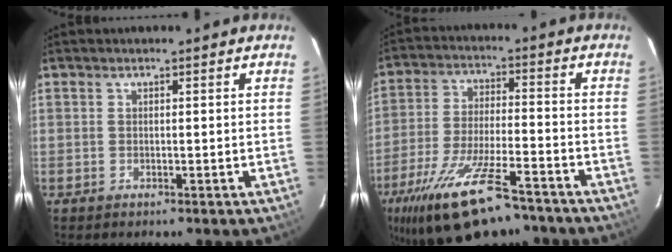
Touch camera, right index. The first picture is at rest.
{"total": 20.3, "force": [-14.4, 5.9, 13.0], "torque": [-0.259, -0.043, -0.239]}